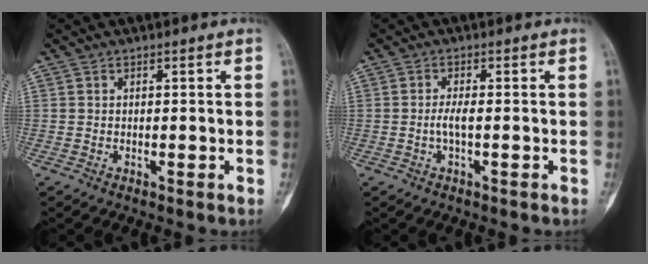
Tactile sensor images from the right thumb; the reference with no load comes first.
{"total": 2.1, "force": [-0.4, 0.4, 2.0], "torque": [-0.046, 0.000, -0.012]}